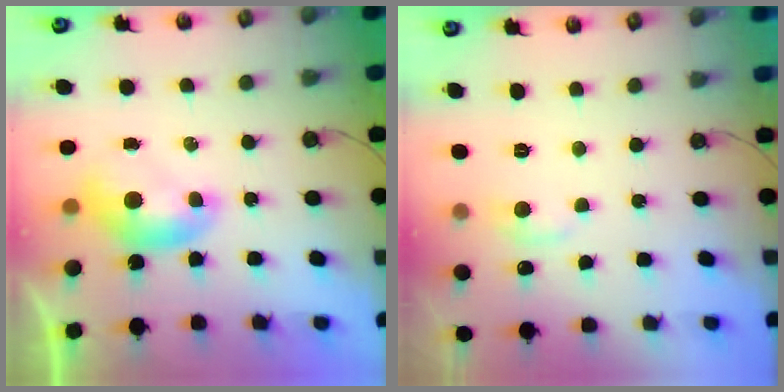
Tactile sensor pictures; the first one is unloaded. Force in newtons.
{"total": 1.0, "press": 0.2, "slide": 1.0}